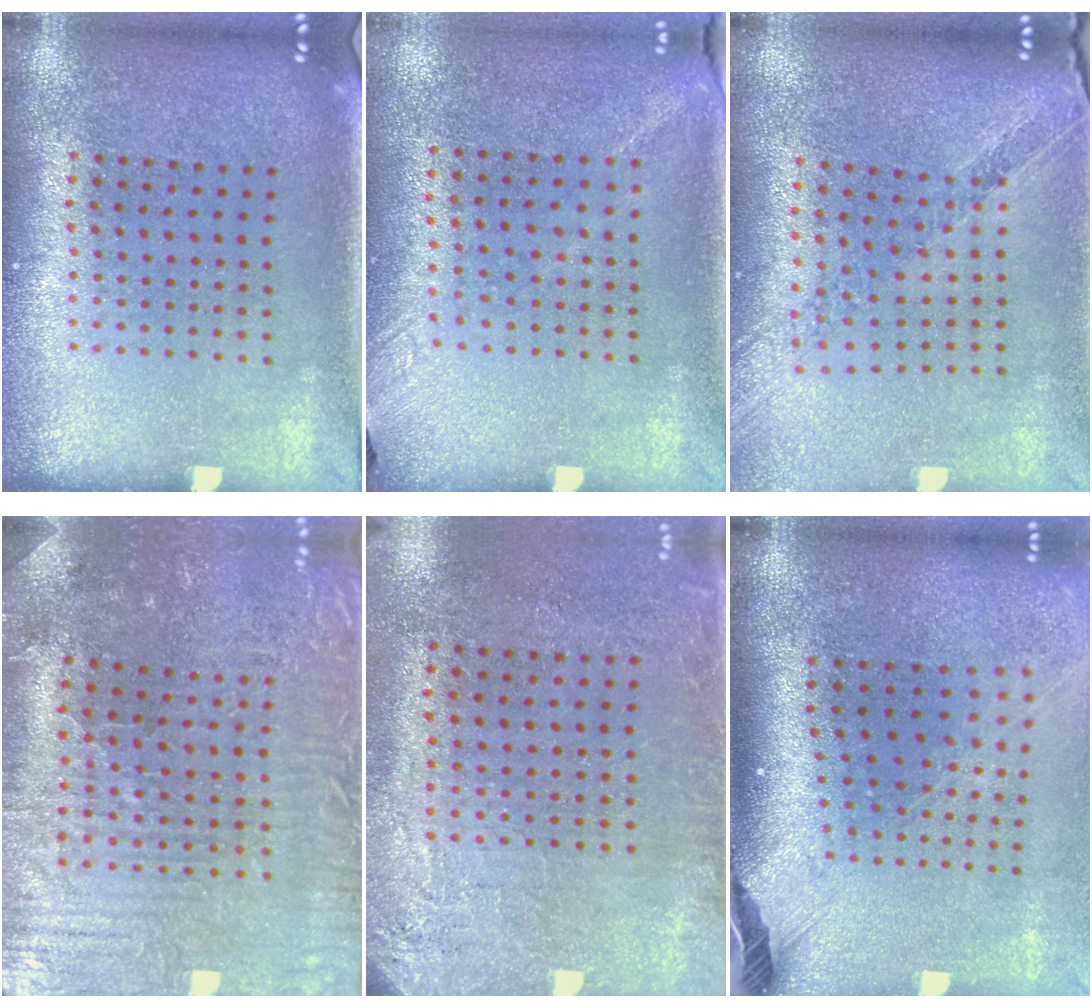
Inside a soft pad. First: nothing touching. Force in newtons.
{"total": 1.4, "press": 1.0, "slide": 0.9}
{"total": 1.0, "press": 1.0, "slide": 0.1}
{"total": 2.3, "press": 2.2, "slide": 0.4}
{"total": 2.7, "press": 2.3, "slide": 1.4}
{"total": 2.6, "press": 1.8, "slide": 1.8}